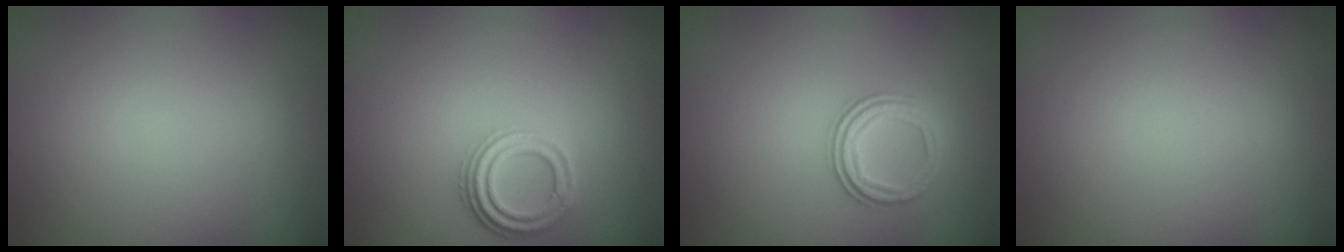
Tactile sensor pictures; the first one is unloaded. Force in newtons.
{"total": 3.4, "press": 2.7, "slide": 2.1}
{"total": 2.7, "press": 2.3, "slide": 1.4}
{"total": 0.0}